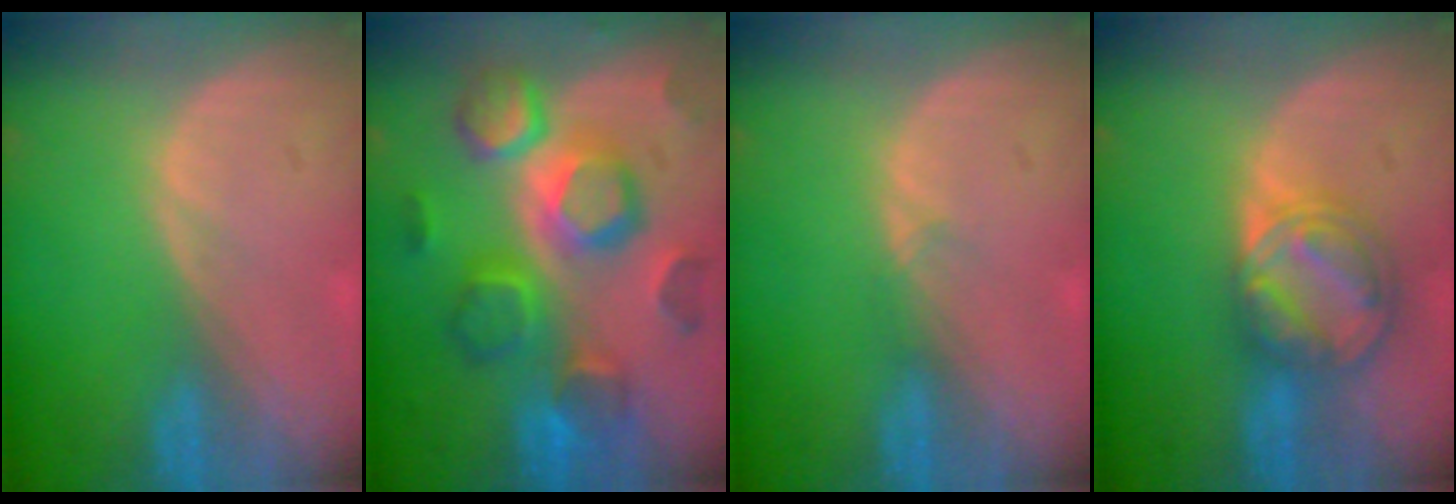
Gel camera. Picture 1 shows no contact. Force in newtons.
{"total": 12.3, "press": 12.3, "slide": 1.0}
{"total": 0.6, "press": 0.6, "slide": 0.1}
{"total": 8.5, "press": 7.2, "slide": 4.6}